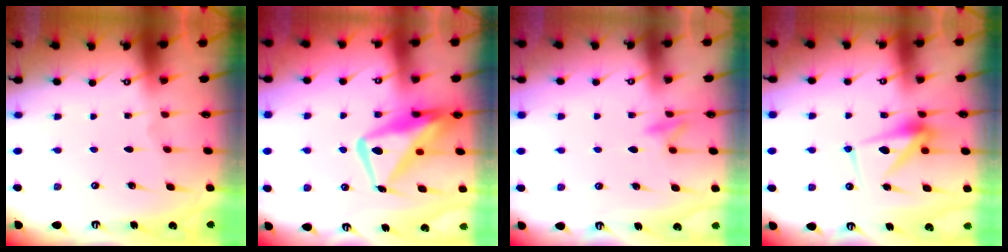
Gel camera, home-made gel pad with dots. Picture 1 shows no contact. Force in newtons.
{"total": 15.5, "press": 15.4, "slide": 1.1}
{"total": 9.0, "press": 8.9, "slide": 1.0}
{"total": 10.6, "press": 10.6, "slide": 0.2}